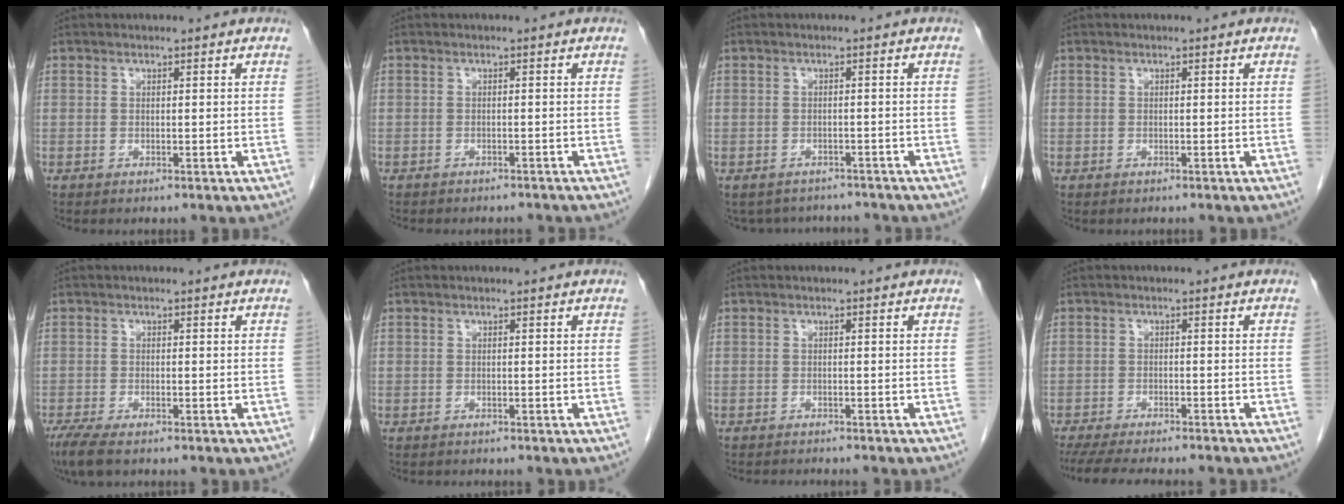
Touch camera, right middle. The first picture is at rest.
{"total": 6.0, "force": [-5.4, 1.9, 1.8], "torque": [-0.021, 0.001, -0.063]}
{"total": 7.3, "force": [-6.7, 2.7, 0.9], "torque": [-0.011, 0.010, -0.081]}
{"total": 0.0}
{"total": 4.6, "force": [-3.4, 1.0, 2.9], "torque": [-0.060, -0.015, -0.056]}
{"total": 1.1, "force": [-1.0, 0.4, 0.1], "torque": [-0.008, -0.002, -0.016]}
{"total": 3.4, "force": [-3.2, 0.2, 1.0], "torque": [-0.012, -0.008, -0.045]}
{"total": 13.0, "force": [-11.3, 2.2, 6.0], "torque": [-0.097, -0.020, -0.156]}